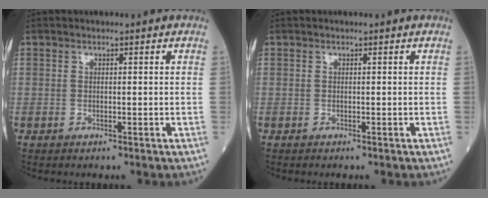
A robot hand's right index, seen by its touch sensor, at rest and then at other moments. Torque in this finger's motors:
{"motor_torque": [-0.15, 0.06, 0.03, 0.01]}